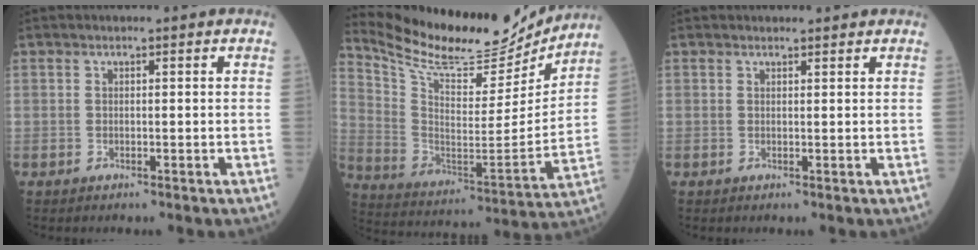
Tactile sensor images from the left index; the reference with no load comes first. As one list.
[{"total": 20.7, "force": [19.2, 4.0, 6.4], "torque": [-0.136, -0.036, 0.307]}, {"total": 1.8, "force": [1.8, 0.3, 0.2], "torque": [-0.012, 0.008, 0.024]}]